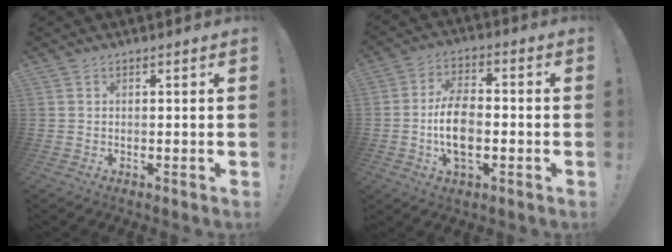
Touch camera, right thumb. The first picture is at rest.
{"total": 11.8, "force": [-2.2, 6.9, 9.3], "torque": [-0.177, 0.005, -0.039]}